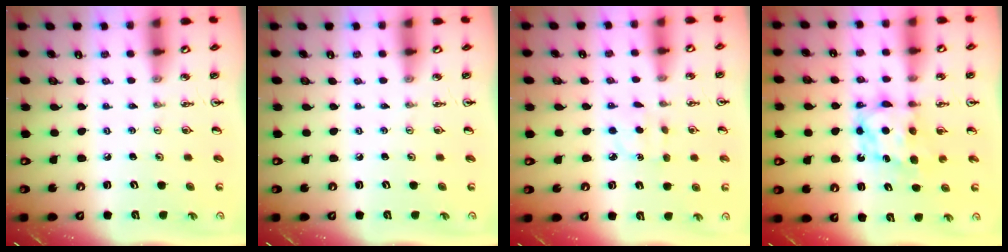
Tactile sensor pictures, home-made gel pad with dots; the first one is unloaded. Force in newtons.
{"total": 0.0}
{"total": 3.4, "press": 3.3, "slide": 0.5}
{"total": 7.2, "press": 7.2, "slide": 0.3}